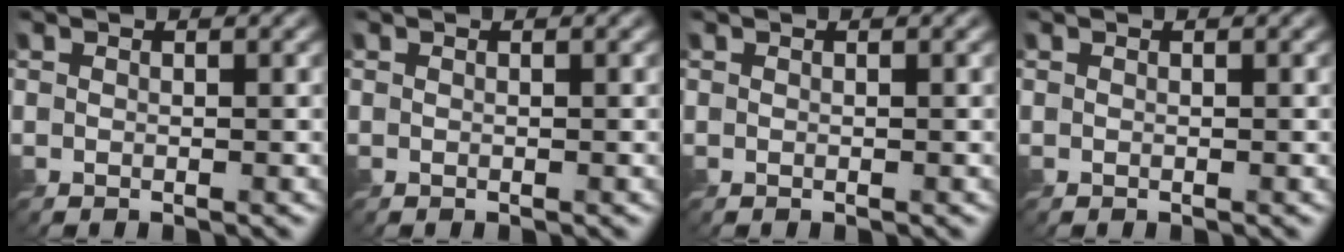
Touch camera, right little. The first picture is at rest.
{"total": 0.0}
{"total": 0.0}
{"total": 0.0}